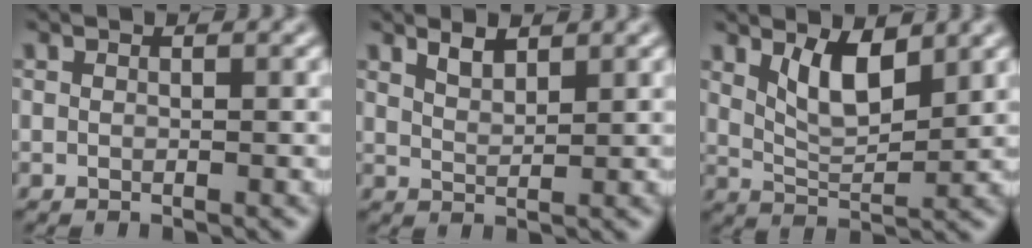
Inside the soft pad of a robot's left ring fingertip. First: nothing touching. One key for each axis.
{"total": 1.9, "fx": 1.5, "fy": 0.5, "fz": 0.9, "tx": -0.019, "ty": -0.002, "tz": 0.030}
{"total": 4.2, "fx": 2.3, "fy": 1.6, "fz": 3.2, "tx": -0.064, "ty": -0.008, "tz": 0.047}